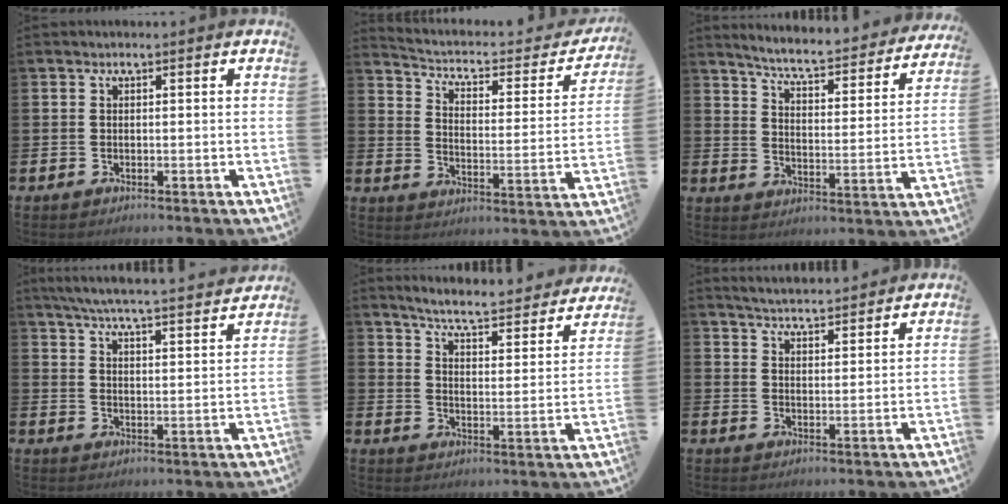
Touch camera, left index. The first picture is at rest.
{"total": 4.1, "force": [3.2, 1.8, 1.6], "torque": [-0.060, -0.027, 0.044]}
{"total": 5.9, "force": [5.5, 0.3, 2.0], "torque": [-0.061, -0.051, 0.086]}
{"total": 6.3, "force": [6.0, 0.0, 1.9], "torque": [-0.052, -0.046, 0.102]}
{"total": 5.6, "force": [5.3, -0.1, 1.8], "torque": [-0.053, -0.049, 0.084]}
{"total": 4.5, "force": [4.5, 0.0, 0.2], "torque": [-0.015, -0.032, 0.078]}